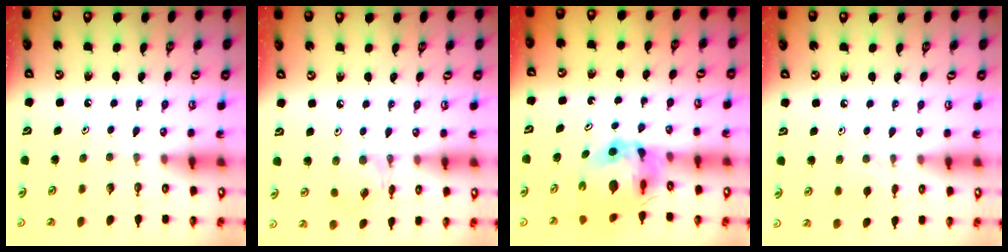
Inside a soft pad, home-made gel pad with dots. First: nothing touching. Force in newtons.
{"total": 3.1, "press": 3.1, "slide": 0.1}
{"total": 8.2, "press": 8.1, "slide": 1.1}
{"total": 2.5, "press": 2.4, "slide": 0.5}